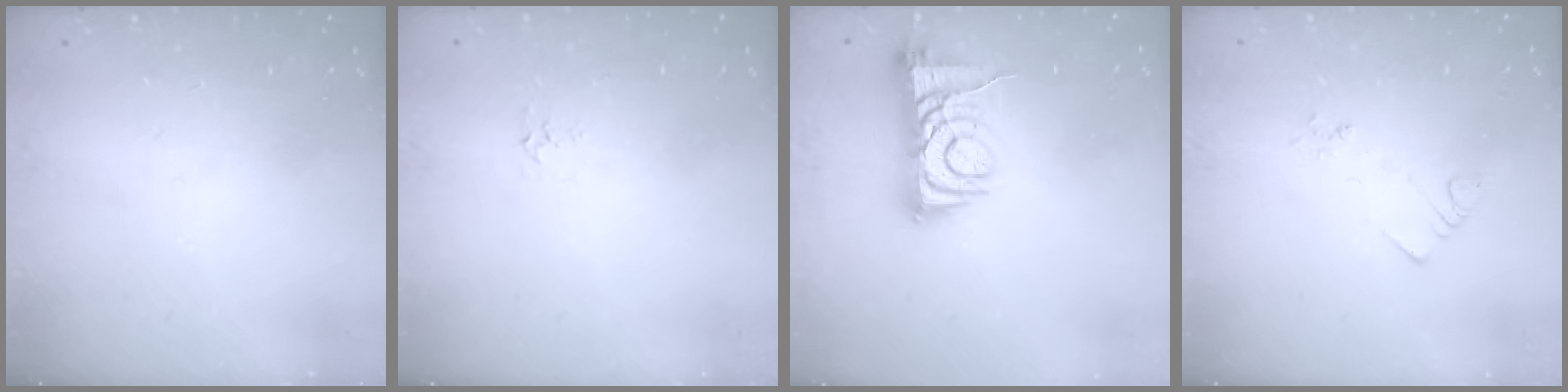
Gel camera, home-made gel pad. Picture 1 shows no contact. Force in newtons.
{"total": 3.2, "press": 3.1, "slide": 0.5}
{"total": 8.4, "press": 8.3, "slide": 0.9}
{"total": 2.4, "press": 2.4, "slide": 0.4}